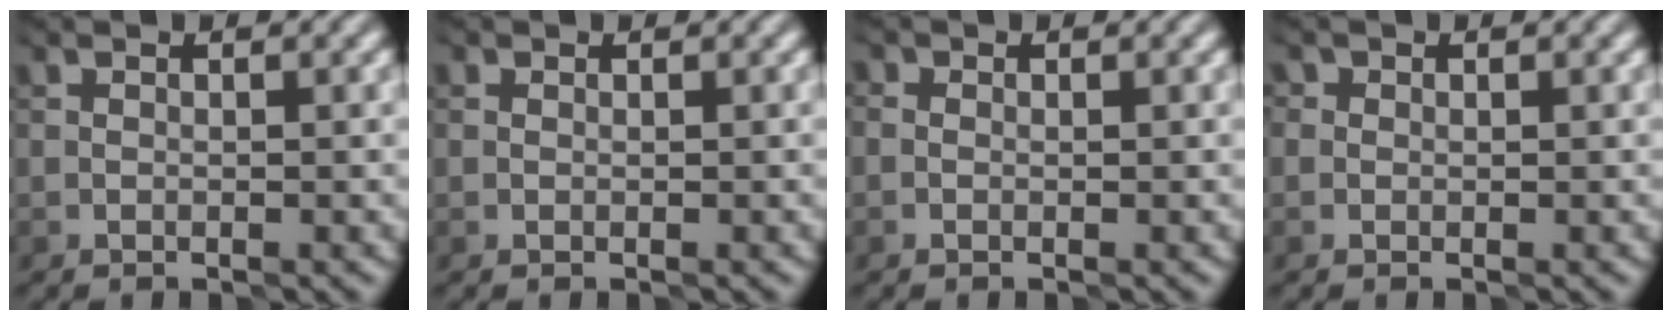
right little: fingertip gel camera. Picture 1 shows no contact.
{"total": 0.6, "force": [0.4, 0.4, 0.2], "torque": [-0.001, -0.002, 0.002]}
{"total": 0.6, "force": [0.1, 0.6, 0.1], "torque": [0.009, -0.003, -0.013]}
{"total": 0.6, "force": [0.2, 0.6, -0.1], "torque": [0.008, -0.001, -0.008]}